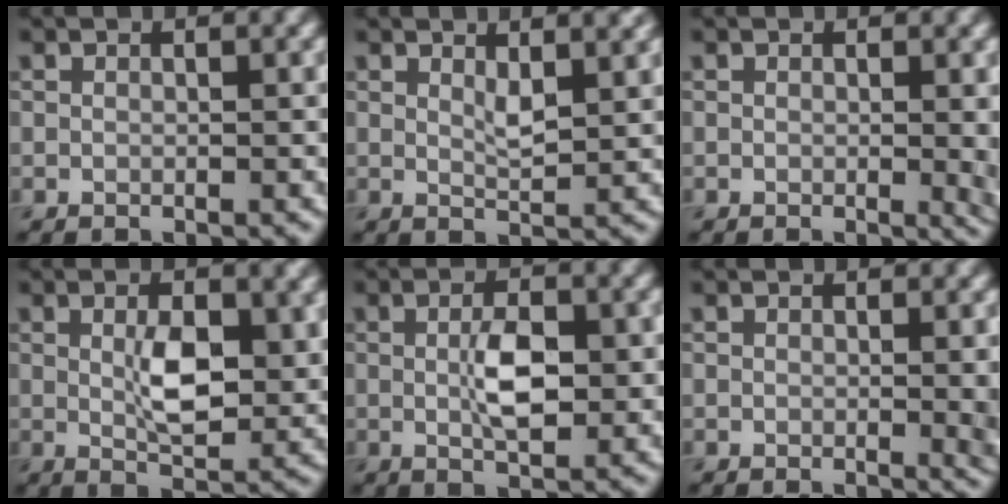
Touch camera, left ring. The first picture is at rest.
{"total": 2.6, "force": [1.3, 0.6, 2.2], "torque": [-0.037, 0.001, 0.023]}
{"total": 2.0, "force": [0.1, 0.4, 1.9], "torque": [-0.019, -0.005, 0.001]}
{"total": 5.3, "force": [0.7, 2.2, 4.8], "torque": [-0.086, -0.003, 0.015]}
{"total": 4.5, "force": [0.0, 1.9, 4.1], "torque": [-0.078, 0.000, 0.002]}
{"total": 2.3, "force": [-0.1, 0.5, 2.2], "torque": [-0.023, -0.005, -0.001]}